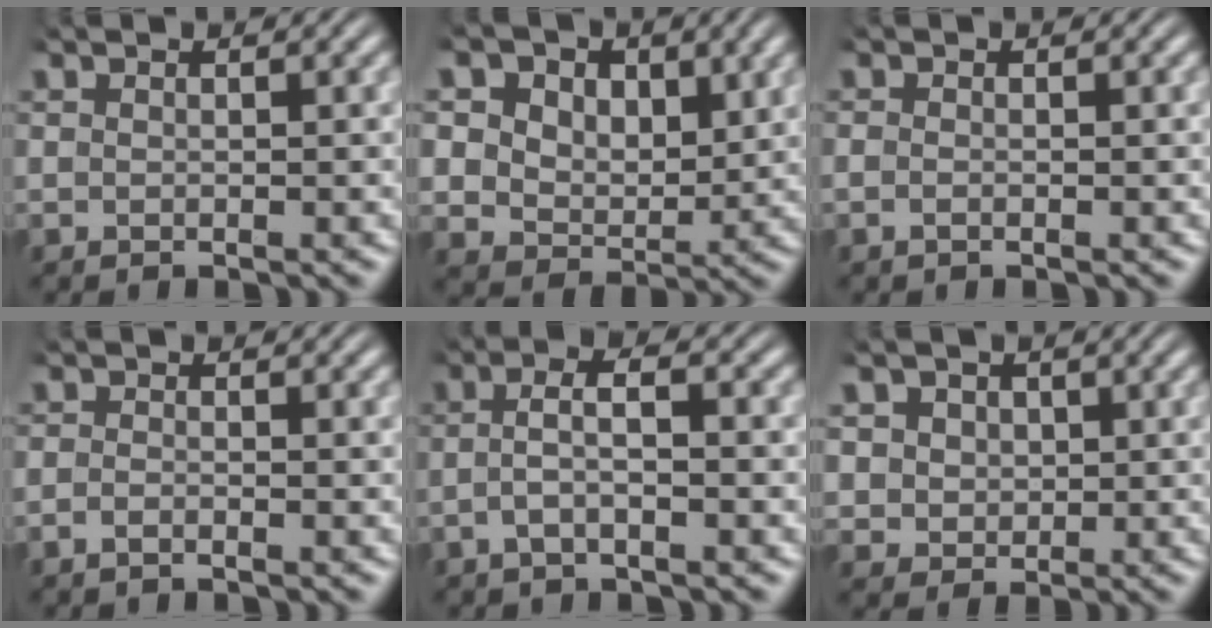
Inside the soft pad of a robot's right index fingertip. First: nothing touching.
{"total": 10.2, "force": [2.4, 8.8, 4.5], "torque": [-0.113, -0.027, 0.035]}
{"total": 1.2, "force": [-0.6, 0.8, 0.7], "torque": [-0.021, -0.003, -0.012]}
{"total": 1.2, "force": [-1.0, 0.5, 0.5], "torque": [-0.018, -0.005, -0.021]}
{"total": 3.2, "force": [-0.9, 1.2, 2.9], "torque": [-0.054, 0.001, -0.020]}
{"total": 4.7, "force": [1.1, 4.2, 1.8], "torque": [-0.046, -0.014, 0.026]}